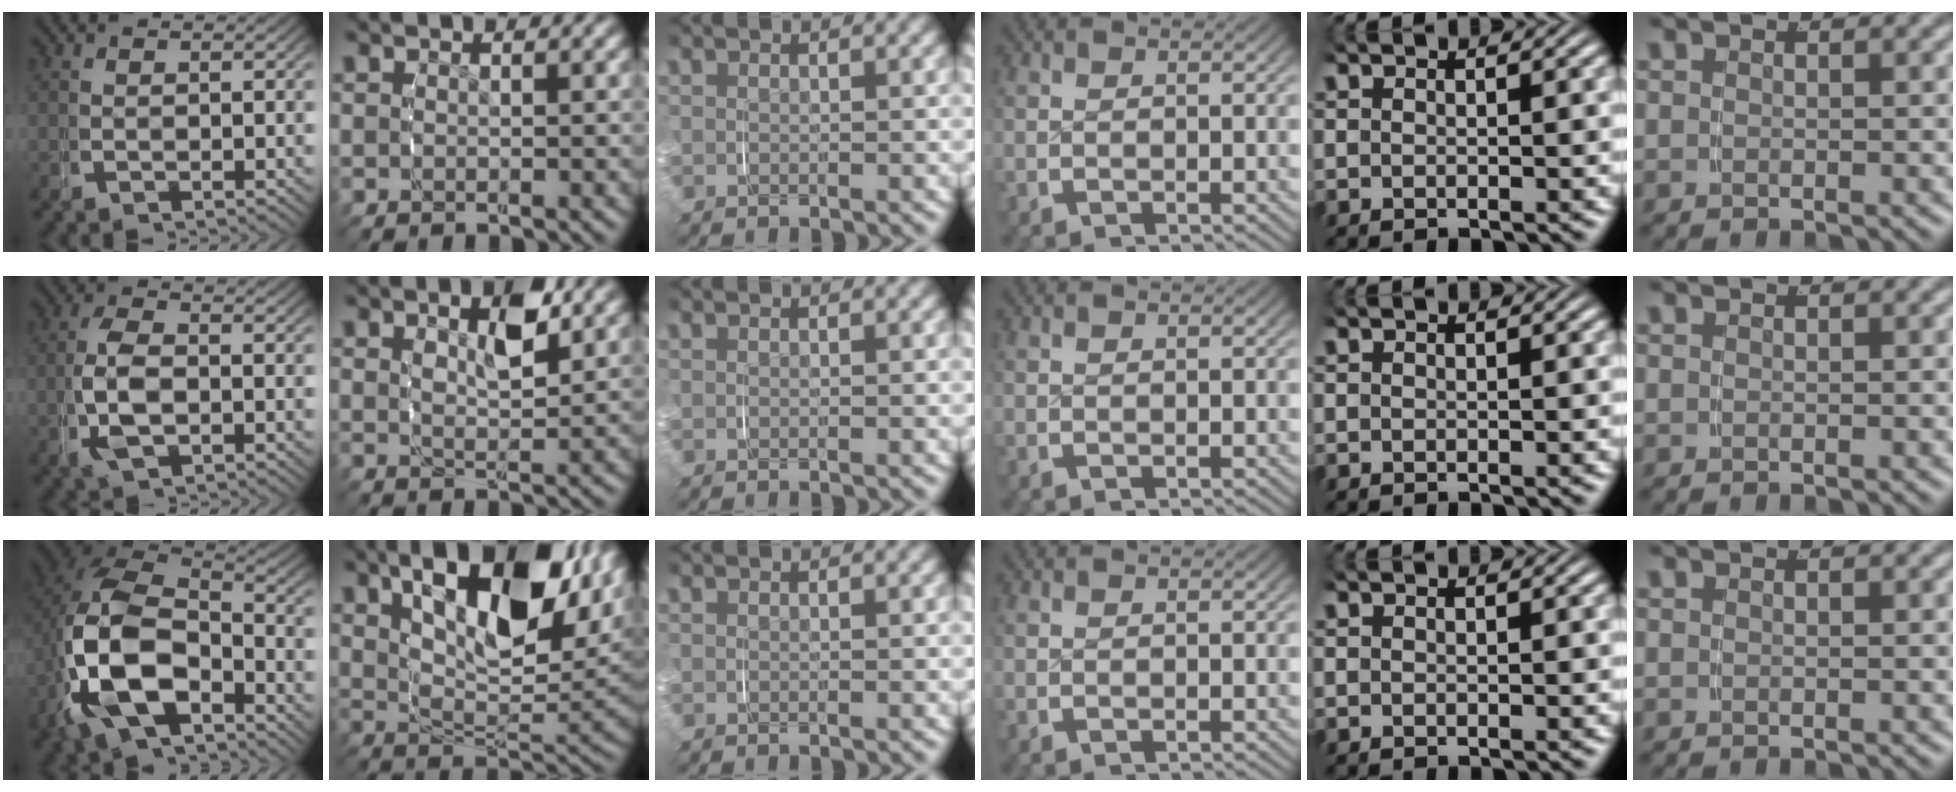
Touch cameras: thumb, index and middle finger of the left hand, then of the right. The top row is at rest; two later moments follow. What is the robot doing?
{"motion": "grasp_and_lifting", "object": "key"}